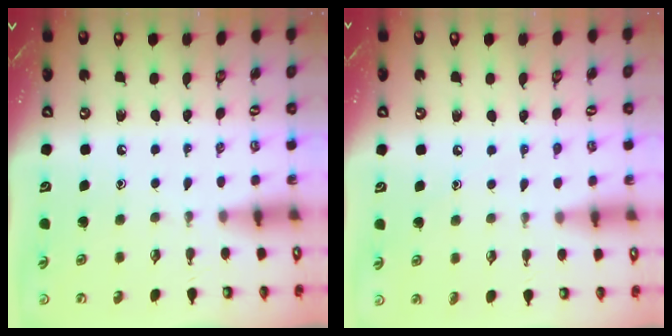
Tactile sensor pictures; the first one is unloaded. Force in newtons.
{"total": 4.5, "press": 4.4, "slide": 0.4}